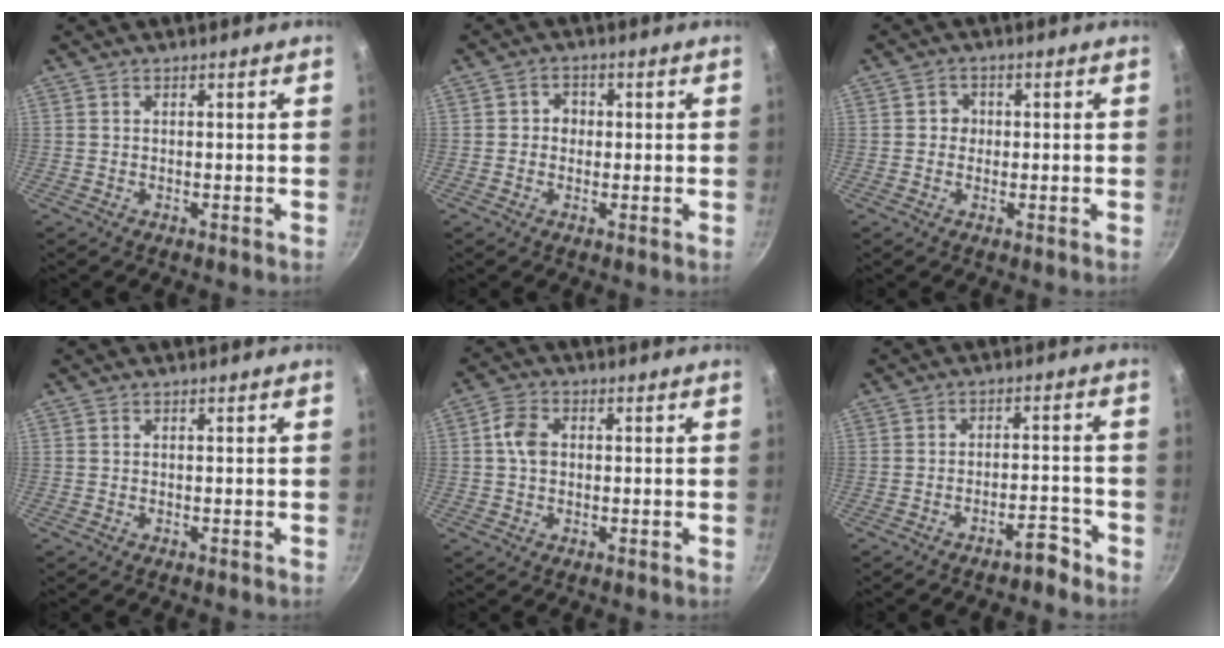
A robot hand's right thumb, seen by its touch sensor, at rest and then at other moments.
{"total": 2.9, "force": [-0.1, 2.6, 1.1], "torque": [0.003, 0.003, -0.005]}
{"total": 2.5, "force": [0.1, 2.4, 0.8], "torque": [0.004, 0.003, -0.003]}
{"total": 0.0}
{"total": 5.1, "force": [0.5, 3.6, 3.5], "torque": [-0.061, 0.011, 0.004]}
{"total": 4.1, "force": [-3.3, 1.3, 2.1], "torque": [-0.013, 0.038, -0.043]}